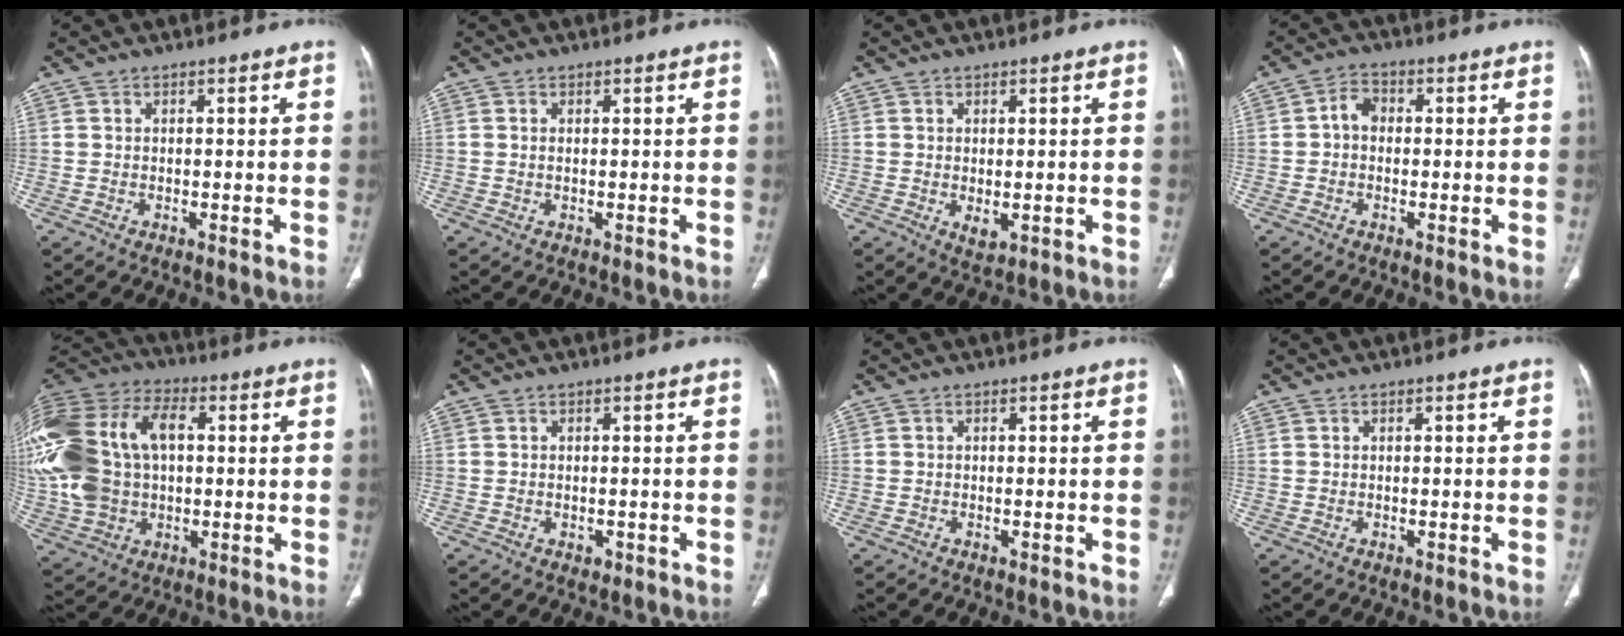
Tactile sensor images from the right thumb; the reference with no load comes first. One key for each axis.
{"total": 0.5, "fx": 0.1, "fy": 0.2, "fz": 0.5, "tx": -0.018, "ty": 0.002, "tz": 0.005}
{"total": 2.5, "fx": -0.4, "fy": 1.4, "fz": 2.1, "tx": -0.031, "ty": -0.007, "tz": 0.004}
{"total": 3.4, "fx": -0.2, "fy": 2.6, "fz": 2.2, "tx": -0.029, "ty": 0.013, "tz": -0.012}
{"total": 26.3, "fx": 3.0, "fy": 17.3, "fz": 19.5, "tx": -0.455, "ty": 0.034, "tz": 0.064}
{"total": 1.2, "fx": -0.4, "fy": 0.9, "fz": 0.7, "tx": -0.007, "ty": 0.000, "tz": -0.001}
{"total": 0.0}
{"total": 0.0}